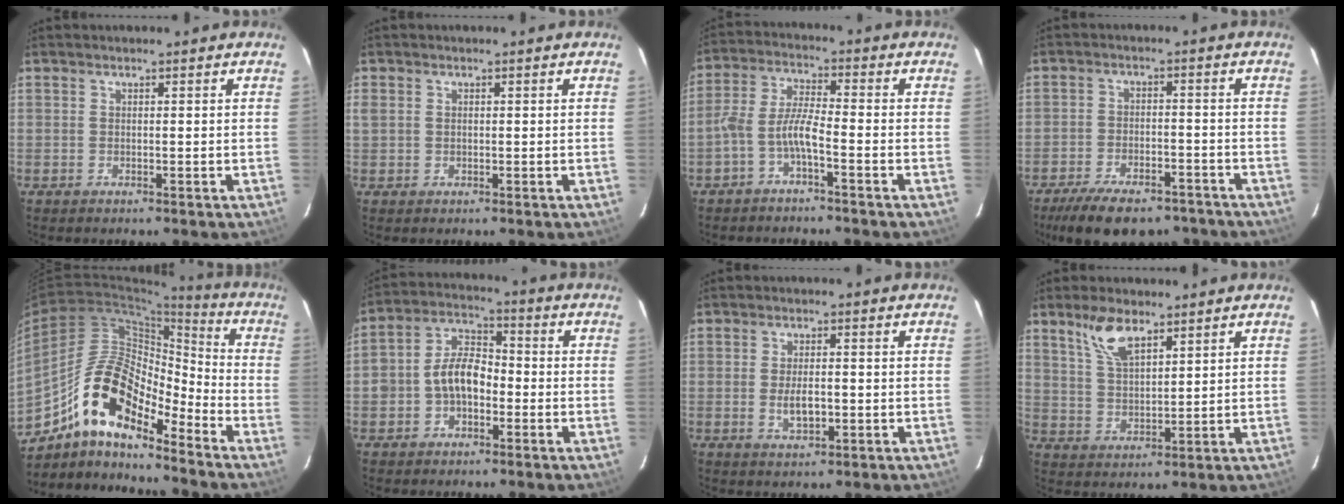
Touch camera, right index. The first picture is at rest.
{"total": 1.7, "force": [0.3, 1.3, 1.0], "torque": [-0.018, 0.000, 0.005]}
{"total": 5.5, "force": [-2.8, 1.0, 4.6], "torque": [-0.109, 0.015, -0.055]}
{"total": 16.3, "force": [-12.6, 6.6, 8.0], "torque": [-0.166, -0.013, -0.180]}
{"total": 15.8, "force": [-11.2, 5.2, 9.9], "torque": [-0.169, 0.014, -0.218]}
{"total": 8.6, "force": [-2.2, 5.8, 6.0], "torque": [-0.116, 0.028, -0.038]}
{"total": 4.7, "force": [-0.8, 2.1, 4.1], "torque": [-0.079, -0.004, -0.010]}
{"total": 7.5, "force": [5.0, 2.9, 4.8], "torque": [-0.092, 0.009, 0.103]}